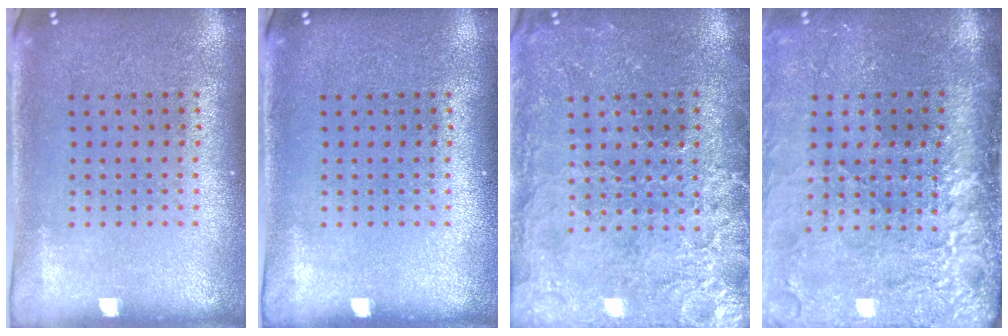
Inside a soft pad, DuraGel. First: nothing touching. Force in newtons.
{"total": 0.0}
{"total": 3.6, "press": 3.3, "slide": 1.3}
{"total": 4.6, "press": 3.7, "slide": 2.7}